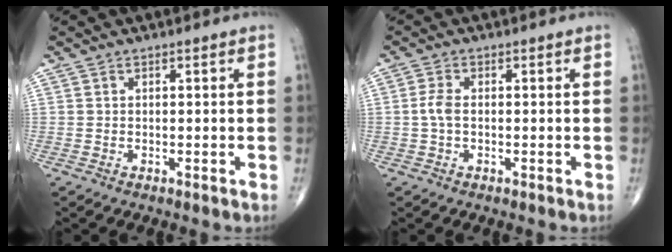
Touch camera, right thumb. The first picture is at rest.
{"total": 2.6, "force": [-0.2, 1.3, 2.3], "torque": [-0.054, 0.004, -0.008]}